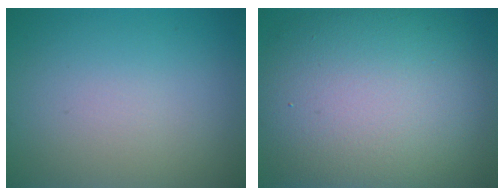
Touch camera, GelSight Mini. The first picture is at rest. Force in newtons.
{"total": 14.2, "press": 14.1, "slide": 1.2}